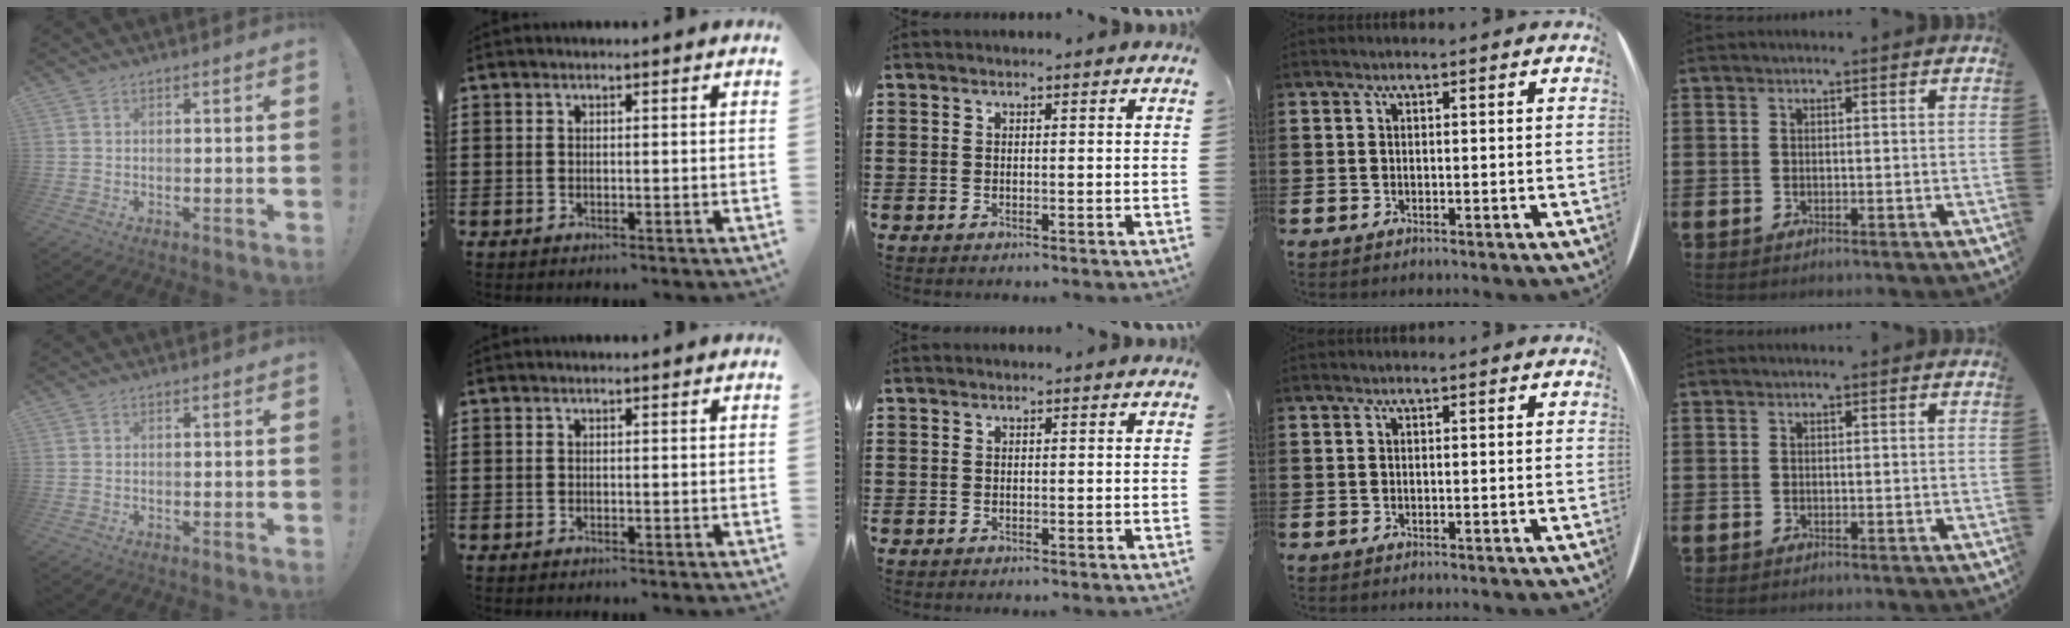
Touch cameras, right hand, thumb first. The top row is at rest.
{}